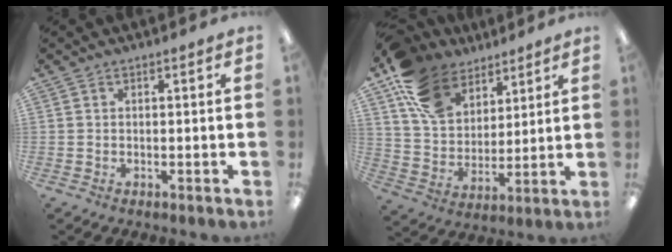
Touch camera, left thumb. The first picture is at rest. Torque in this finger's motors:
{"motor_torque": [0.28, 0.40, 1.18, -1.59, 0.33]}